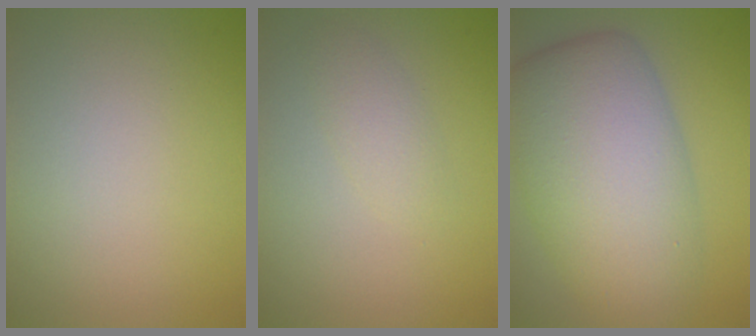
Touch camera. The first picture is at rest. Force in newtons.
{"total": 1.6, "press": 1.6, "slide": 0.1}
{"total": 10.3, "press": 10.3, "slide": 0.3}